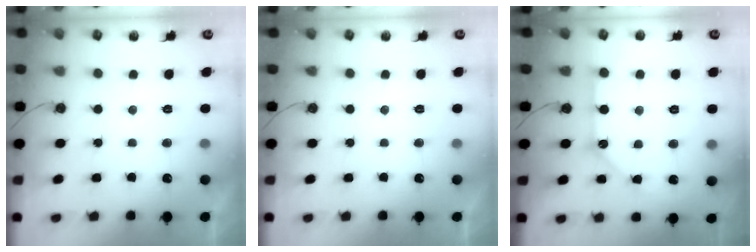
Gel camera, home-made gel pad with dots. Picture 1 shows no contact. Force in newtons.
{"total": 0.0}
{"total": 9.7, "press": 9.7, "slide": 0.9}